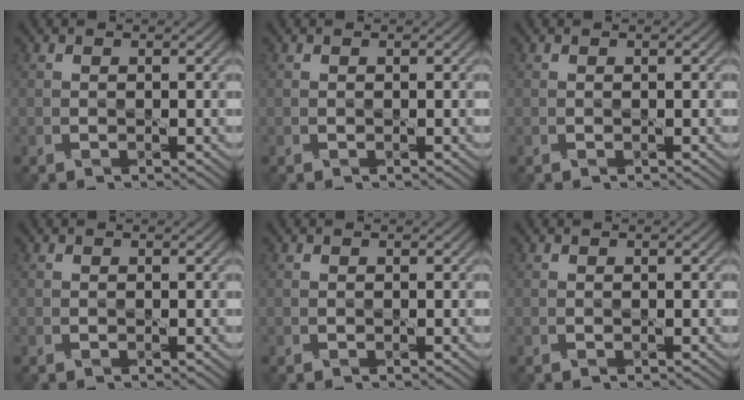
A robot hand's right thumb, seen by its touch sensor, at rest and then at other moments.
{"total": 0.0}
{"total": 0.0}
{"total": 0.0}
{"total": 0.0}
{"total": 0.0}